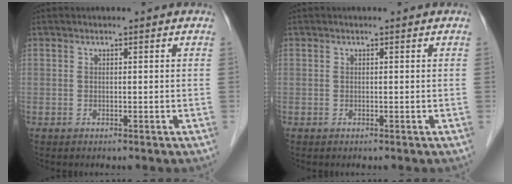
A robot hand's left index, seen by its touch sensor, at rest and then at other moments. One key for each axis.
{"total": 0.0}